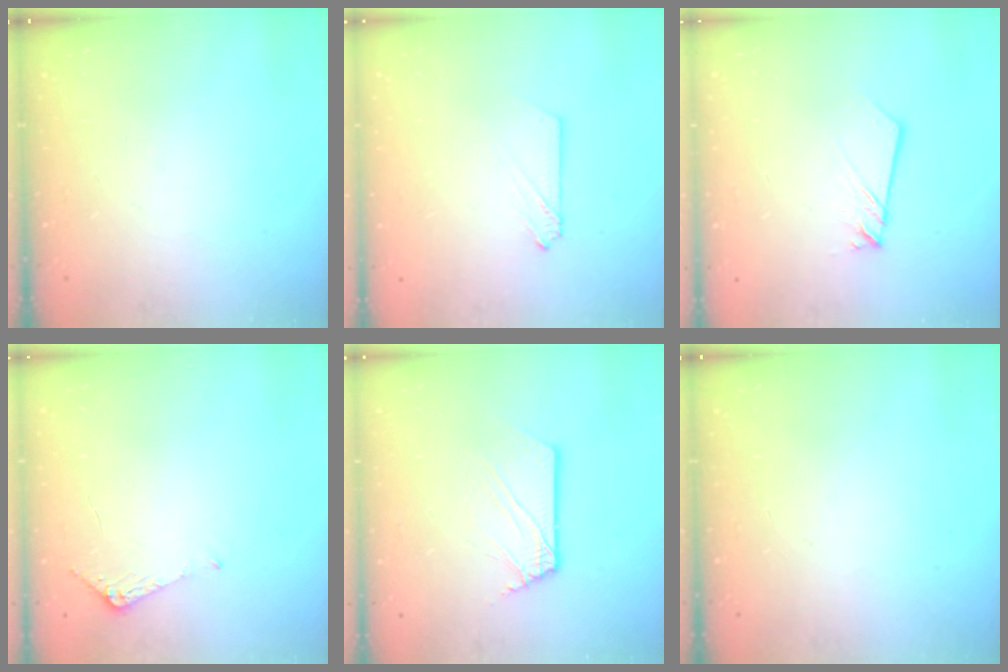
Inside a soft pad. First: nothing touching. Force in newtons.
{"total": 2.6, "press": 2.6, "slide": 0.3}
{"total": 2.2, "press": 2.2, "slide": 0.1}
{"total": 5.7, "press": 5.6, "slide": 0.5}
{"total": 2.3, "press": 2.3, "slide": 0.1}
{"total": 0.0}